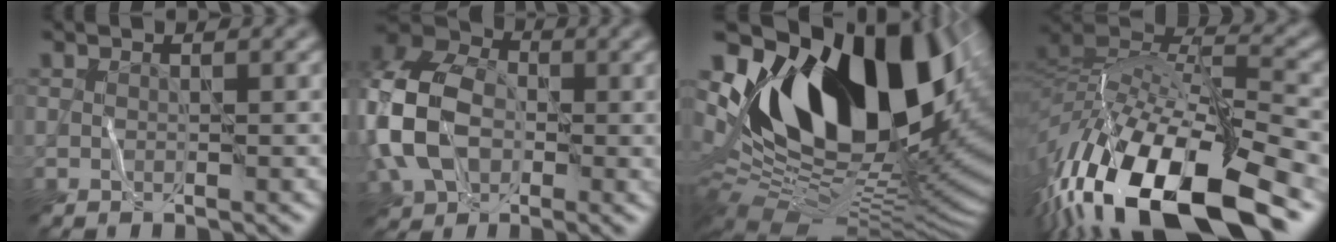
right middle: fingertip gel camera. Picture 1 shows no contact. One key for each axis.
{"total": 10.2, "fx": -1.2, "fy": 7.3, "fz": 7.0, "tx": -0.187, "ty": 0.008, "tz": -0.030}
{"total": 17.6, "fx": 4.9, "fy": 10.7, "fz": 13.1, "tx": -0.225, "ty": 0.014, "tz": 0.095}
{"total": 16.9, "fx": -9.1, "fy": 6.5, "fz": 12.7, "tx": -0.261, "ty": 0.004, "tz": -0.153}